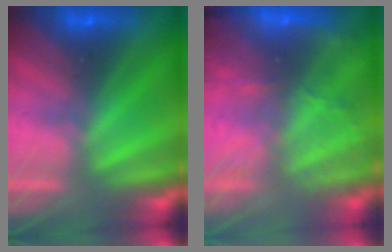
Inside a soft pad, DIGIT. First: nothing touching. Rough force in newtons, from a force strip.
{"total": 8.5}